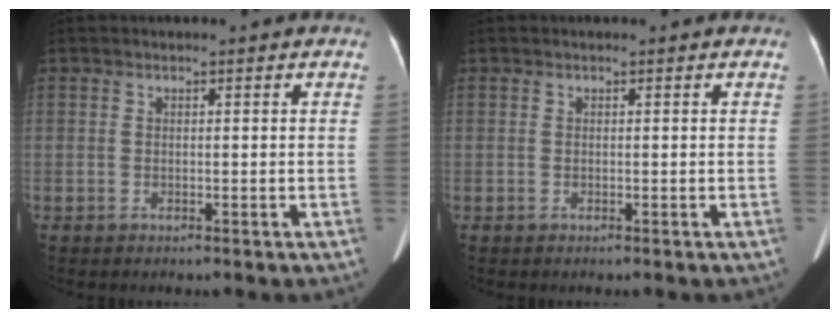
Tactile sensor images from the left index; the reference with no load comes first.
{"total": 0.0}